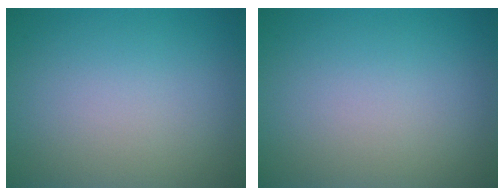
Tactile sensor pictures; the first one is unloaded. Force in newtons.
{"total": 0.0}